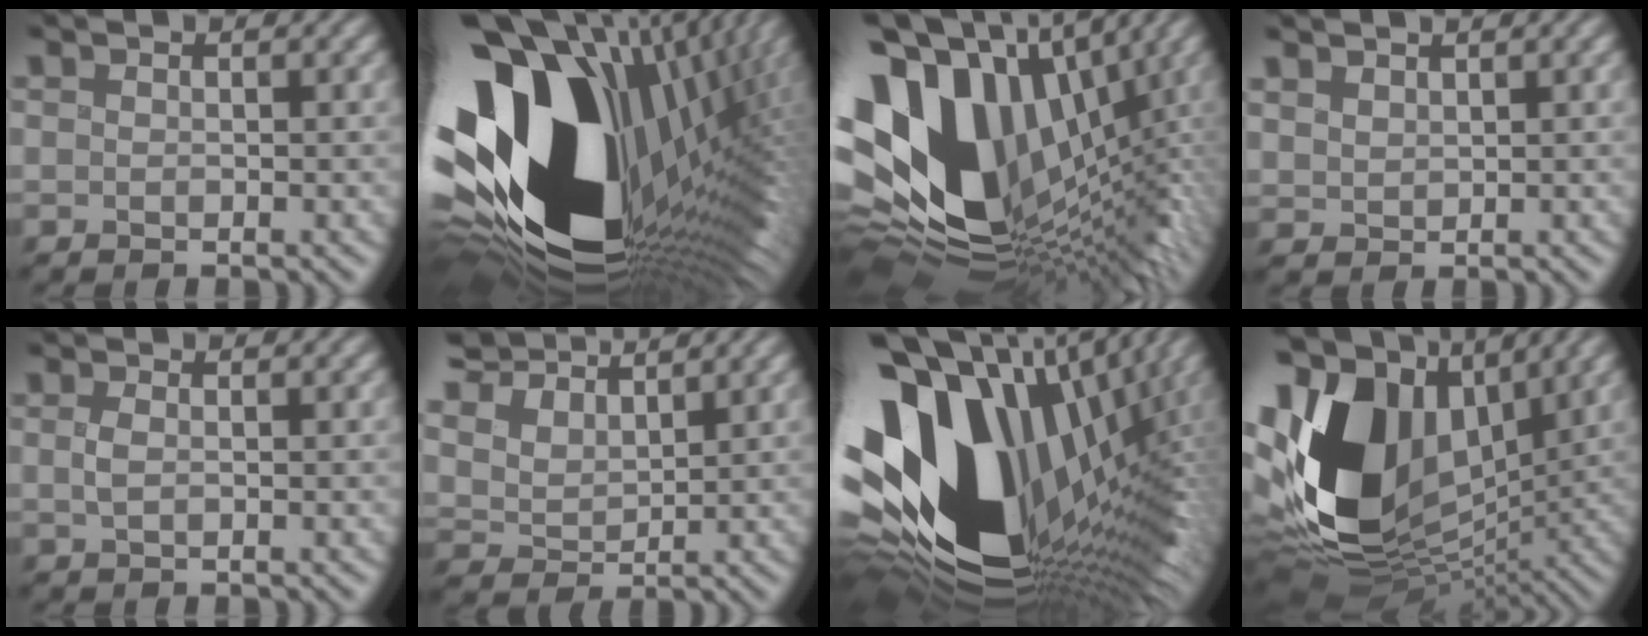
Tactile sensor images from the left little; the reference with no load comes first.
{"total": 21.2, "force": [0.3, 11.9, 17.5], "torque": [-0.317, -0.060, 0.024]}
{"total": 17.8, "force": [2.9, 11.6, 13.1], "torque": [-0.272, -0.018, 0.075]}
{"total": 1.8, "force": [1.6, 0.7, 0.3], "torque": [-0.011, 0.004, 0.041]}
{"total": 1.1, "force": [0.1, 0.5, 1.0], "torque": [-0.024, 0.001, 0.002]}
{"total": 8.9, "force": [7.2, 3.9, 3.5], "torque": [-0.115, -0.001, 0.130]}
{"total": 19.6, "force": [1.8, 11.5, 15.8], "torque": [-0.287, -0.043, 0.053]}
{"total": 17.4, "force": [2.6, 12.1, 12.3], "torque": [-0.271, -0.008, 0.062]}